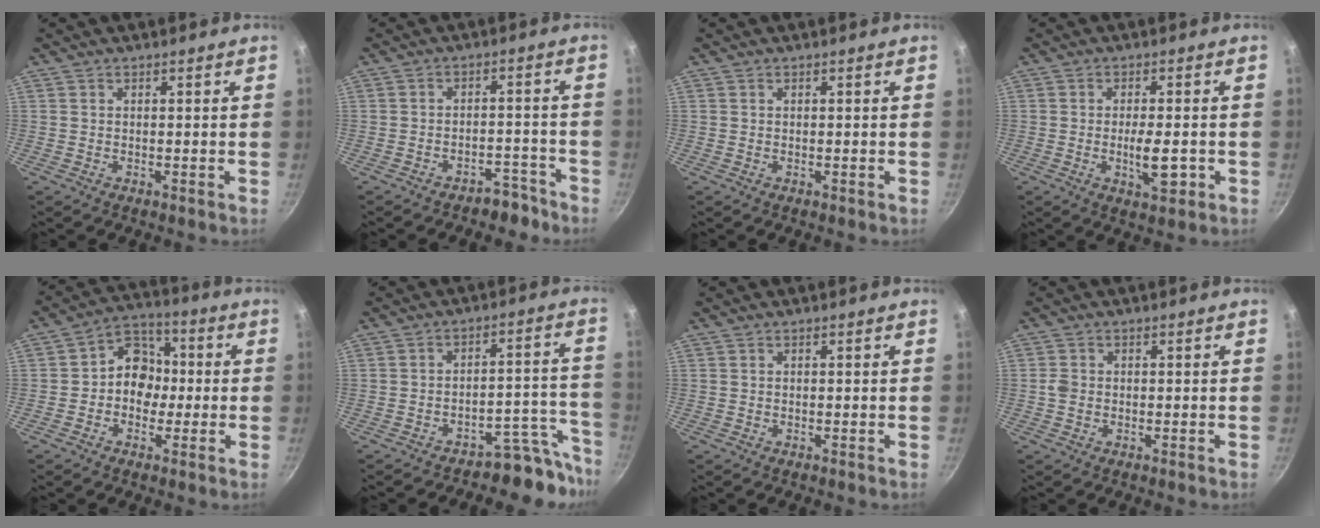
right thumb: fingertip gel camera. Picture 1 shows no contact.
{"total": 5.0, "force": [-4.0, 2.5, 1.5], "torque": [0.007, 0.056, -0.043]}
{"total": 0.0}
{"total": 6.1, "force": [-1.4, 2.2, 5.5], "torque": [-0.081, 0.002, -0.018]}
{"total": 9.2, "force": [-0.6, 7.7, 5.0], "torque": [-0.022, 0.028, -0.027]}
{"total": 10.1, "force": [-9.0, 3.7, 2.6], "torque": [0.036, 0.107, -0.134]}
{"total": 0.0}
{"total": 1.8, "force": [-0.3, 1.5, 0.9], "torque": [-0.017, 0.008, -0.008]}